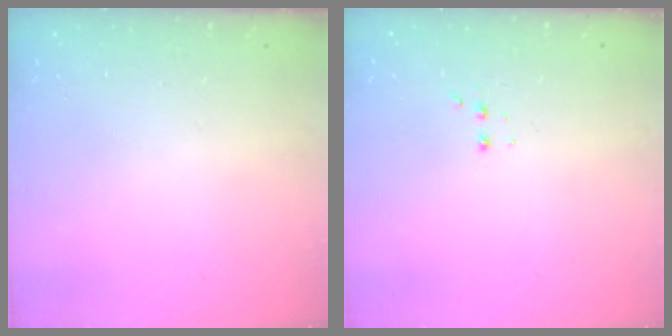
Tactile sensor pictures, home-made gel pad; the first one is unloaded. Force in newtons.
{"total": 2.9, "press": 2.7, "slide": 1.0}